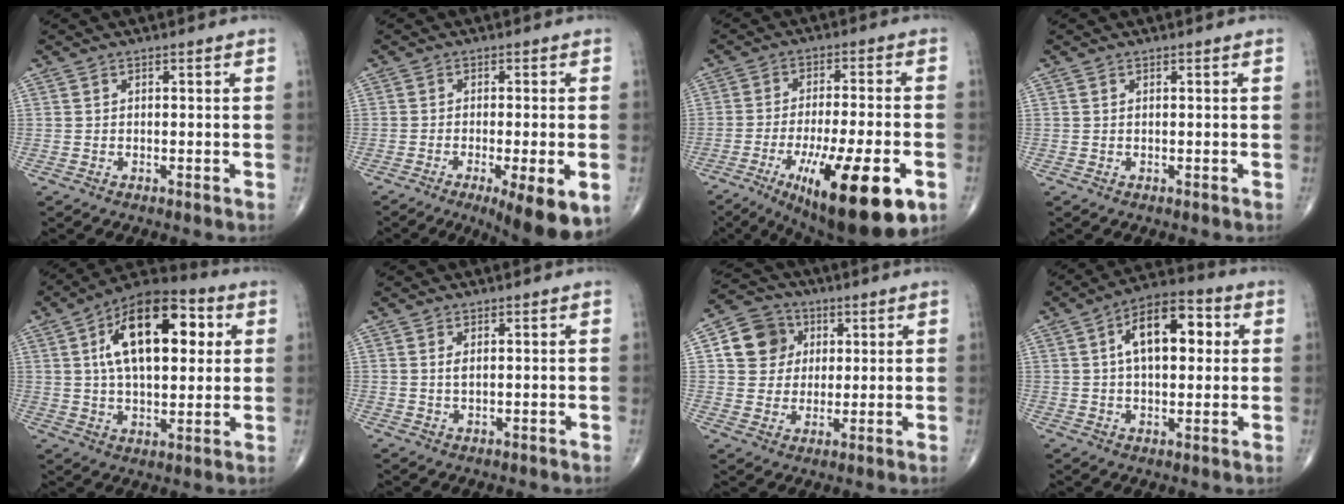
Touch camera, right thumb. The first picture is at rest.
{"total": 11.1, "force": [-4.9, 2.4, 9.7], "torque": [-0.120, -0.011, -0.067]}
{"total": 20.6, "force": [-8.7, 5.5, 17.9], "torque": [-0.251, 0.001, -0.123]}
{"total": 0.0}
{"total": 20.3, "force": [5.3, 10.3, 16.7], "torque": [-0.240, 0.012, 0.078]}
{"total": 1.4, "force": [0.5, 0.5, 1.2], "torque": [-0.026, -0.003, 0.013]}
{"total": 9.9, "force": [2.9, 8.8, 3.5], "torque": [-0.032, -0.004, 0.047]}
{"total": 13.6, "force": [3.1, 7.1, 11.2], "torque": [-0.156, 0.018, 0.042]}